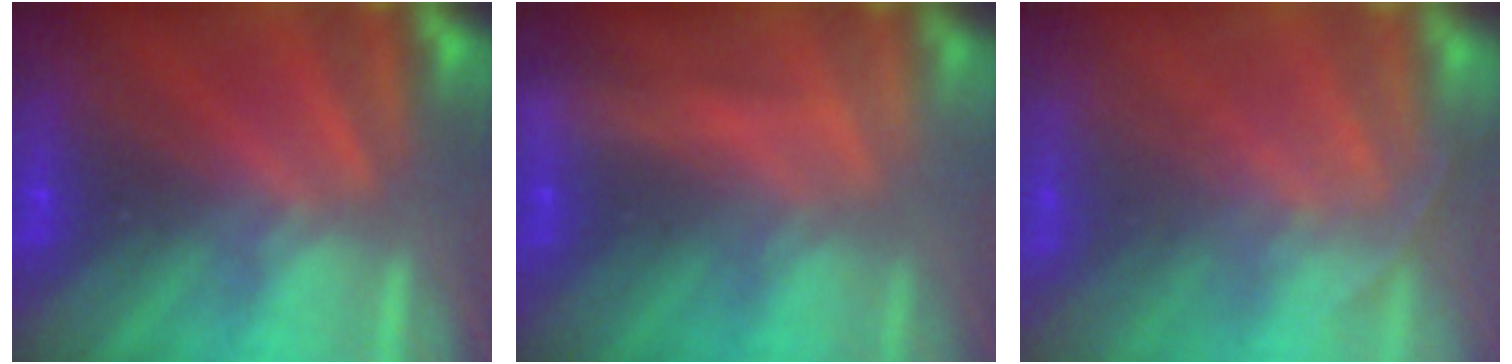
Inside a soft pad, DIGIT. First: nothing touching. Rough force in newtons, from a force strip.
{"total": 2.3}
{"total": 1.7}